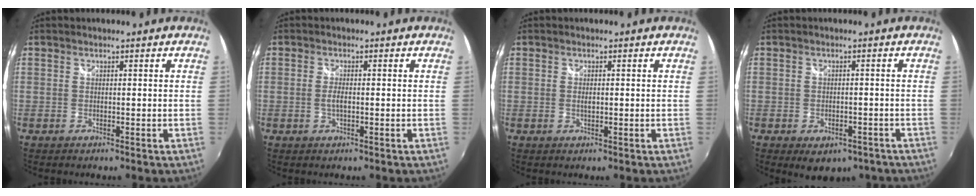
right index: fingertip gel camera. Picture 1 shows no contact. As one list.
[{"total": 1.9, "force": [-0.3, 0.6, 1.8], "torque": [-0.036, -0.001, -0.007]}, {"total": 1.1, "force": [0.0, 0.6, 0.9], "torque": [-0.016, 0.000, -0.002]}, {"total": 7.8, "force": [-4.9, 4.6, 4.0], "torque": [-0.076, -0.014, -0.052]}]